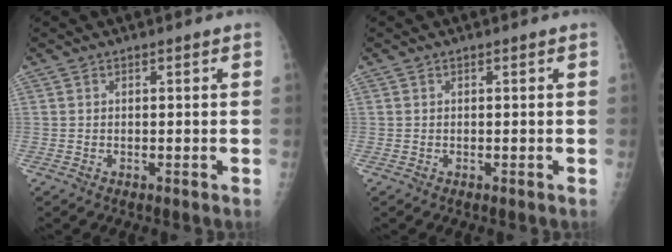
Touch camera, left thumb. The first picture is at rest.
{"total": 0.0}